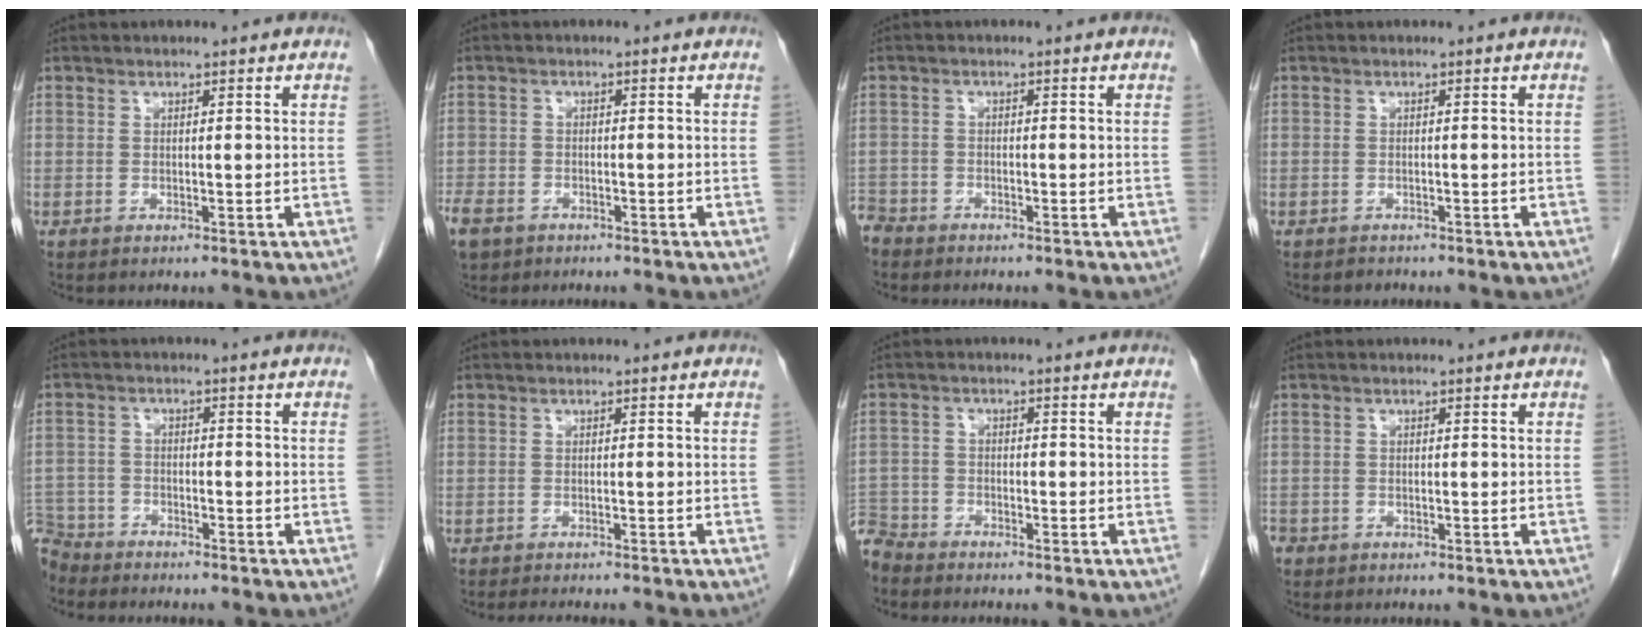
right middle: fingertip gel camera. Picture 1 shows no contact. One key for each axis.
{"total": 6.8, "fx": -4.5, "fy": 4.4, "fz": 2.8, "tx": -0.070, "ty": -0.007, "tz": -0.075}
{"total": 3.4, "fx": -3.2, "fy": 1.2, "fz": 0.0, "tx": -0.001, "ty": -0.005, "tz": -0.065}
{"total": 0.9, "fx": -0.7, "fy": 0.4, "fz": -0.1, "tx": -0.005, "ty": 0.000, "tz": -0.014}
{"total": 7.5, "fx": -6.8, "fy": 3.1, "fz": 0.6, "tx": -0.019, "ty": -0.002, "tz": -0.126}
{"total": 5.5, "fx": -4.9, "fy": 0.7, "fz": 2.5, "tx": -0.027, "ty": -0.007, "tz": -0.064}
{"total": 5.6, "fx": -5.3, "fy": 1.7, "fz": 0.1, "tx": 0.004, "ty": -0.008, "tz": -0.107}
{"total": 2.8, "fx": -2.0, "fy": 1.8, "fz": 0.6, "tx": -0.014, "ty": -0.001, "tz": -0.039}